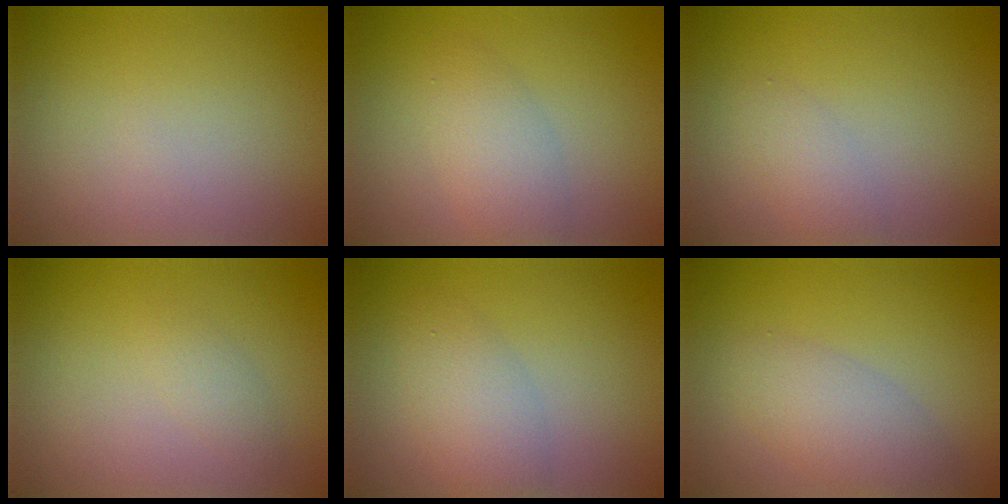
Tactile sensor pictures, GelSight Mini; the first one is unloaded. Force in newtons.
{"total": 2.9, "press": 2.9, "slide": 0.1}
{"total": 1.7, "press": 1.7, "slide": 0.1}
{"total": 1.2, "press": 1.2, "slide": 0.0}
{"total": 2.3, "press": 2.3, "slide": 0.2}
{"total": 3.4, "press": 3.4, "slide": 0.1}